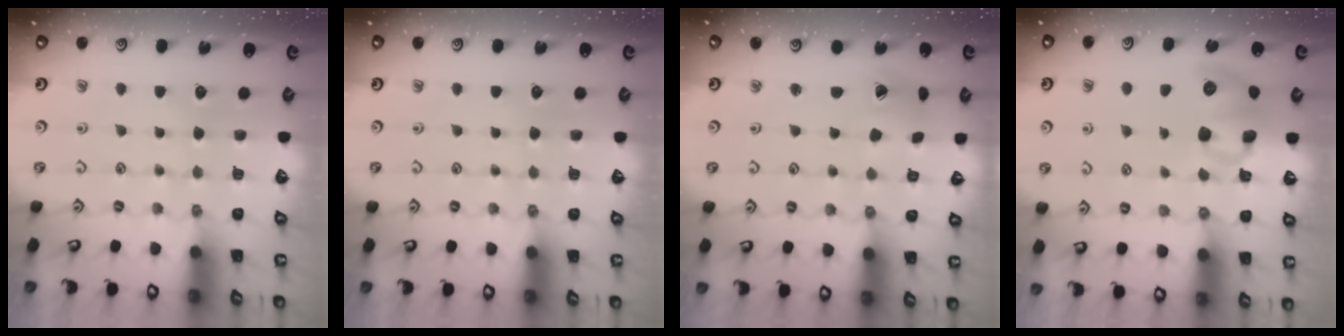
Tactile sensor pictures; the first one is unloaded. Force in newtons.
{"total": 0.0}
{"total": 3.7, "press": 3.7, "slide": 0.5}
{"total": 11.3, "press": 11.2, "slide": 1.2}